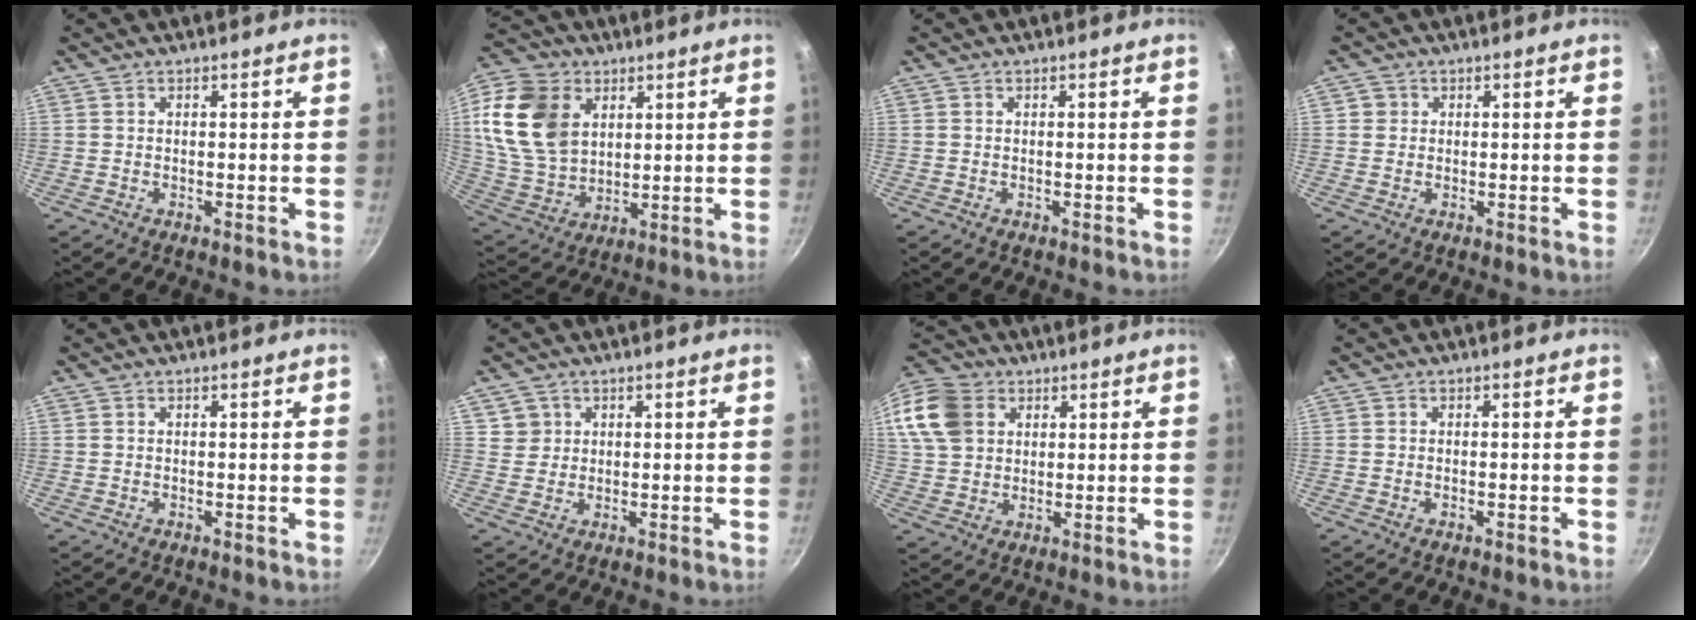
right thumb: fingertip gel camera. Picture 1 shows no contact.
{"total": 17.8, "force": [5.6, 12.9, 11.0], "torque": [-0.191, -0.014, 0.115]}
{"total": 0.0}
{"total": 2.0, "force": [0.4, 1.9, 0.5], "torque": [0.003, 0.005, 0.002]}
{"total": 0.0}
{"total": 3.2, "force": [1.2, 2.9, 0.2], "torque": [0.020, 0.009, 0.020]}
{"total": 14.7, "force": [5.5, 11.4, 7.6], "torque": [-0.151, 0.006, 0.101]}
{"total": 1.0, "force": [-0.5, 0.3, 0.8], "torque": [-0.017, 0.002, -0.009]}